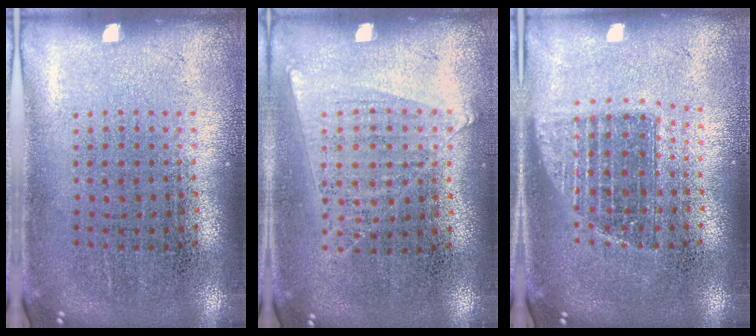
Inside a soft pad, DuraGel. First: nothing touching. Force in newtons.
{"total": 1.1, "press": 1.0, "slide": 0.5}
{"total": 1.3, "press": 1.1, "slide": 0.7}